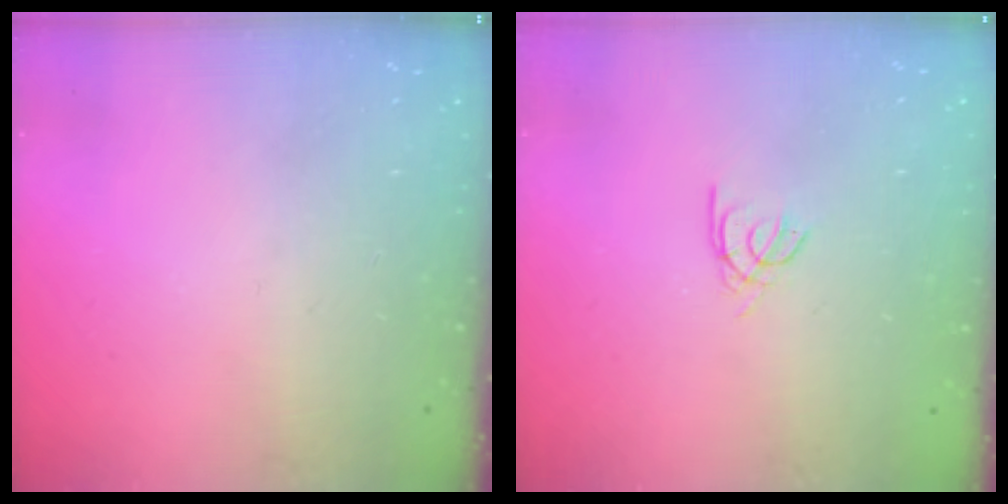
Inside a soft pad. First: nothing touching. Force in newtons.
{"total": 2.1, "press": 2.1, "slide": 0.2}